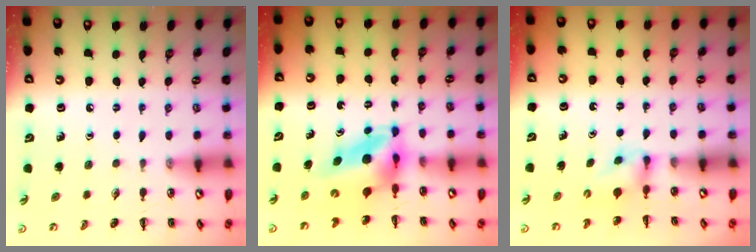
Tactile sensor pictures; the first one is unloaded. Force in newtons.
{"total": 5.3, "press": 5.0, "slide": 1.5}
{"total": 2.8, "press": 2.5, "slide": 1.3}